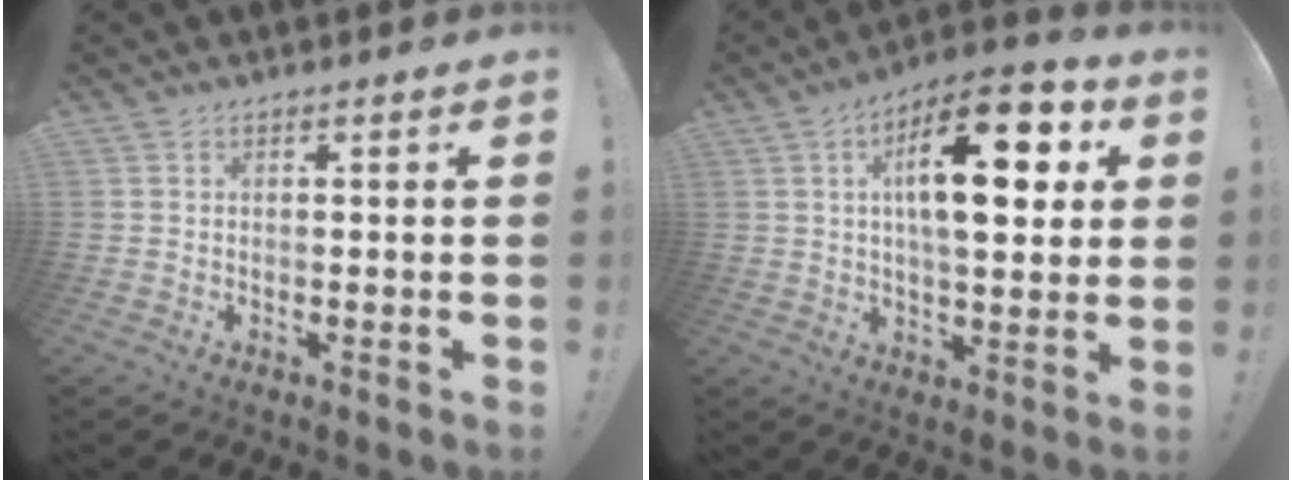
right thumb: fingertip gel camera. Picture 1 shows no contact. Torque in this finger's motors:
{"motor_torque": [1.52, 3.49, 0.29, 0.27, 0.44]}